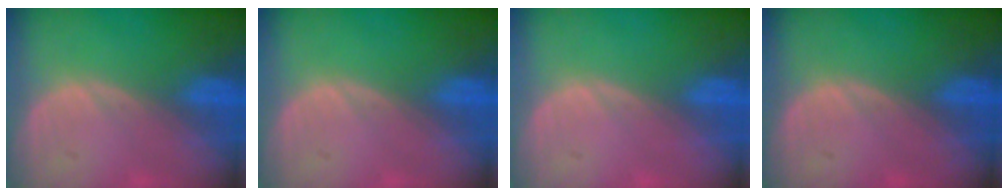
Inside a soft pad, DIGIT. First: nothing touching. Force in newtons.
{"total": 0.0}
{"total": 0.0}
{"total": 0.0}